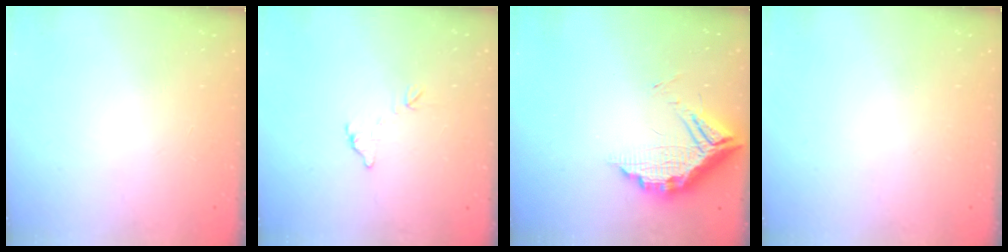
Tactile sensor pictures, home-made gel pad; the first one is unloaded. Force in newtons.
{"total": 6.1, "press": 6.1, "slide": 0.3}
{"total": 13.0, "press": 12.9, "slide": 1.5}
{"total": 0.0}